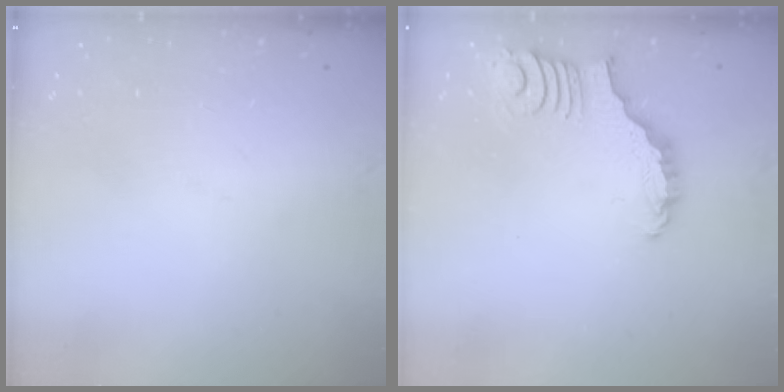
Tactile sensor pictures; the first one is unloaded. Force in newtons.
{"total": 2.2, "press": 2.2, "slide": 0.3}